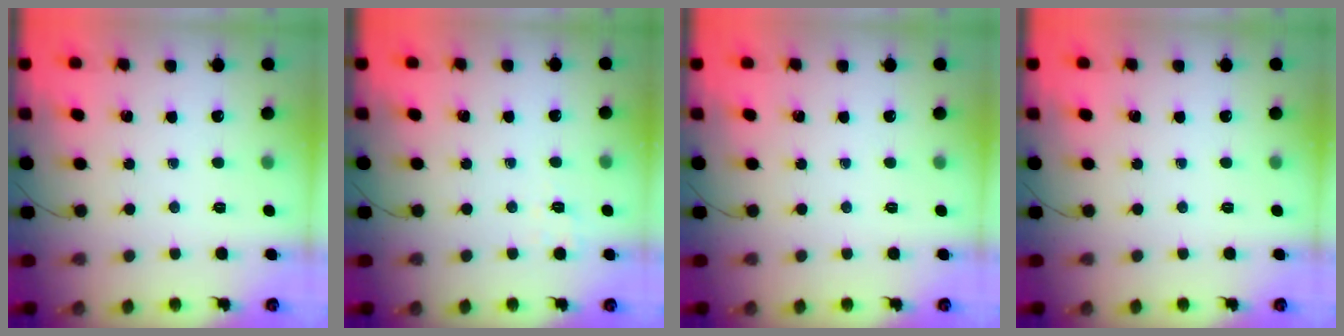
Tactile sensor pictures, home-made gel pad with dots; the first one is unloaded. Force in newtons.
{"total": 2.5, "press": 1.8, "slide": 1.7}
{"total": 0.0}
{"total": 0.0}